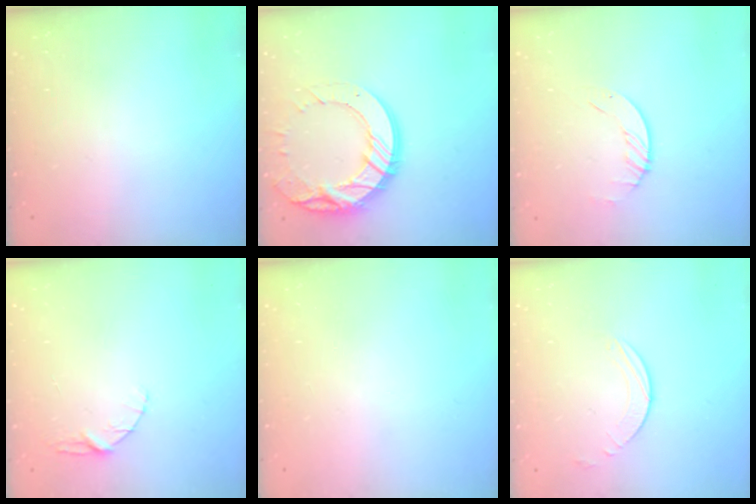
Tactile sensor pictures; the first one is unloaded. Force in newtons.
{"total": 18.4, "press": 18.3, "slide": 1.9}
{"total": 1.9, "press": 1.9, "slide": 0.2}
{"total": 4.0, "press": 3.9, "slide": 0.4}
{"total": 0.0}
{"total": 3.2, "press": 3.2, "slide": 0.3}